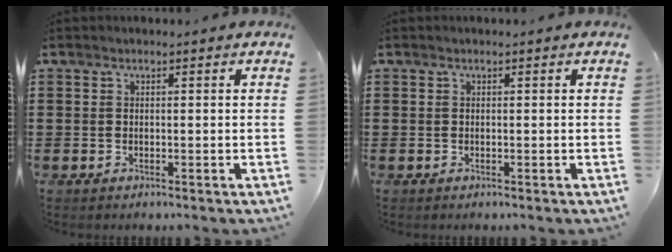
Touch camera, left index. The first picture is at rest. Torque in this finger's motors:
{"motor_torque": [-0.01, -0.01, 0.00, -0.01]}